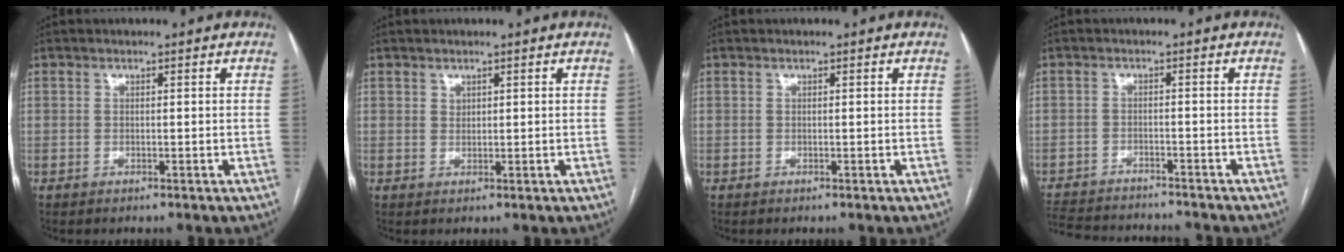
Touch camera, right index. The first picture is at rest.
{"total": 0.8, "force": [0.6, 0.6, 0.2], "torque": [0.001, -0.003, 0.009]}
{"total": 0.0}
{"total": 14.0, "force": [-12.9, 2.8, 4.6], "torque": [-0.103, -0.007, -0.185]}